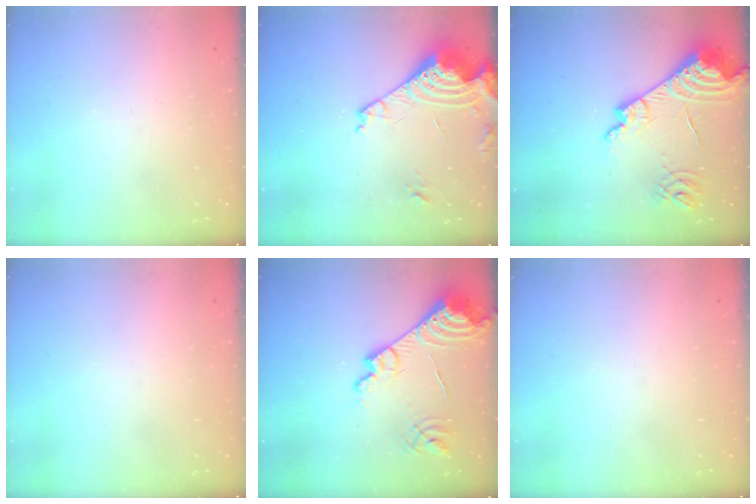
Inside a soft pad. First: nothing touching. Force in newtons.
{"total": 16.4, "press": 16.3, "slide": 1.9}
{"total": 17.5, "press": 17.4, "slide": 2.1}
{"total": 0.0}
{"total": 17.3, "press": 17.2, "slide": 1.8}
{"total": 0.0}